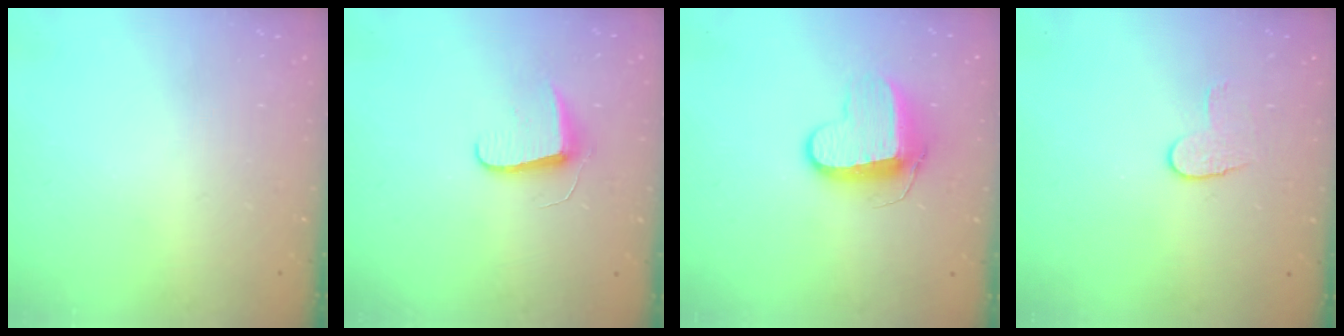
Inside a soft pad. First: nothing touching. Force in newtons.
{"total": 7.1, "press": 7.1, "slide": 0.7}
{"total": 10.0, "press": 10.0, "slide": 0.5}
{"total": 6.1, "press": 6.1, "slide": 0.5}